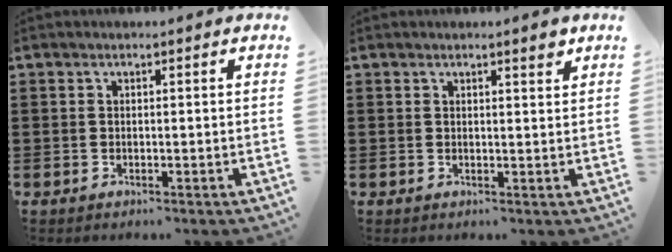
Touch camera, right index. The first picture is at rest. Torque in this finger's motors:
{"motor_torque": [0.06, 0.01, 0.01, 0.03]}